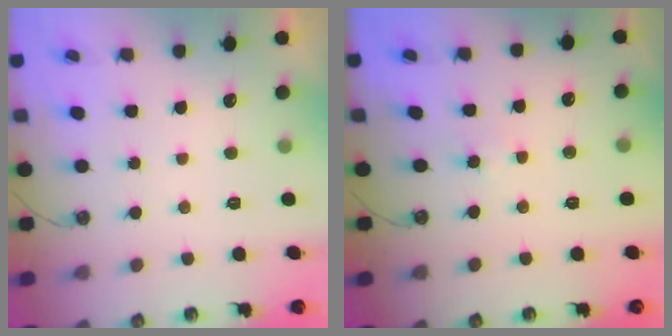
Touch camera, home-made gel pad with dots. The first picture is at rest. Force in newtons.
{"total": 3.2, "press": 3.2, "slide": 0.4}